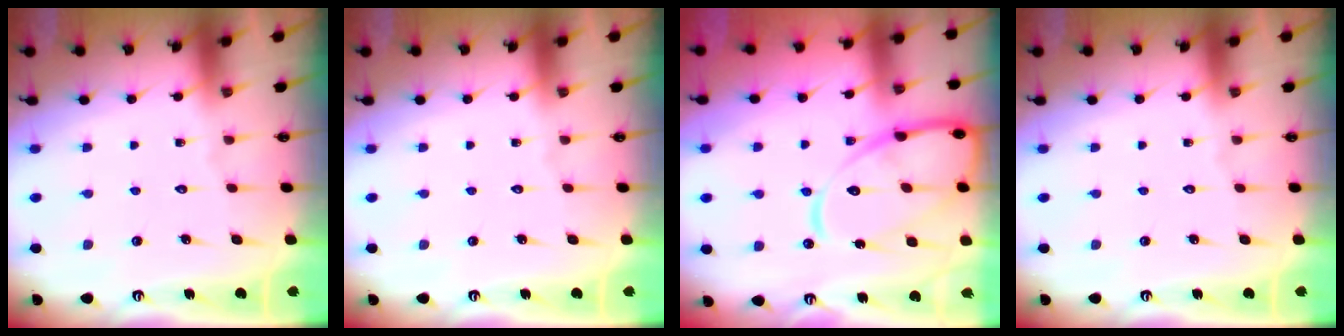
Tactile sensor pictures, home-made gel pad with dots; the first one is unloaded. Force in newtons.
{"total": 0.0}
{"total": 16.8, "press": 16.7, "slide": 1.7}
{"total": 0.0}